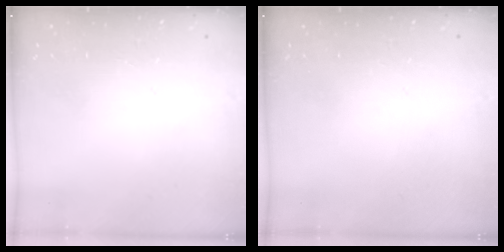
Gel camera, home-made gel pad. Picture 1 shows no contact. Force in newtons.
{"total": 0.0}